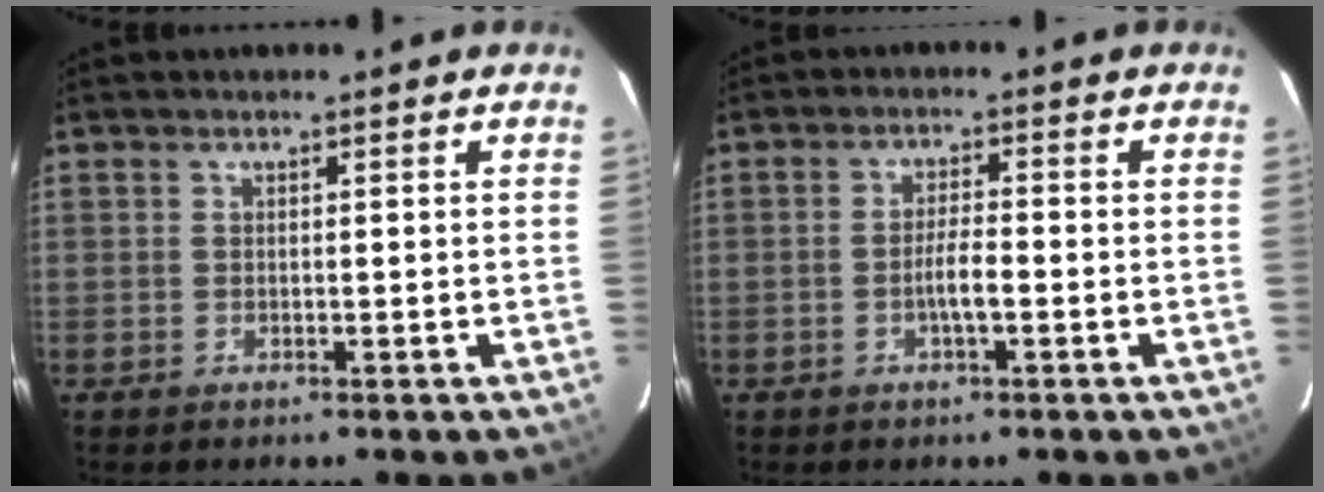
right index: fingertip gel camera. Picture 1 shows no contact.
{"total": 3.5, "force": [-1.3, 0.5, 3.3], "torque": [-0.063, 0.002, -0.022]}